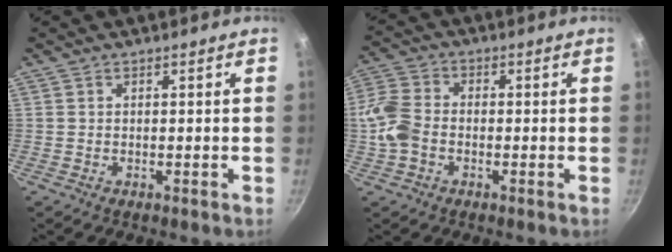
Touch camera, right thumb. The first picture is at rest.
{"total": 8.1, "force": [-1.8, 5.8, 5.3], "torque": [-0.107, 0.020, -0.051]}